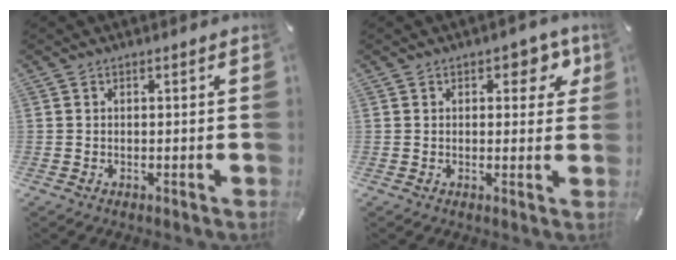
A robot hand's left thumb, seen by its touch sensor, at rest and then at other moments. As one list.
[{"total": 5.6, "force": [2.5, 3.4, 3.7], "torque": [-0.033, -0.005, 0.034]}]